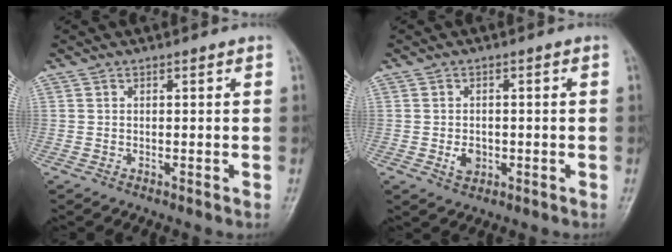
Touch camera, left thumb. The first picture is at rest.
{"total": 3.2, "force": [-0.9, 2.4, 1.8], "torque": [-0.019, 0.003, -0.011]}